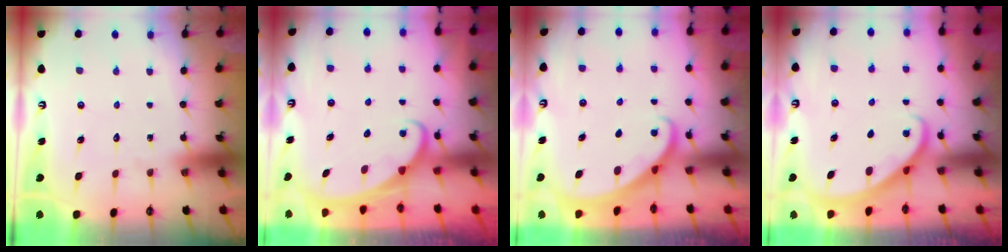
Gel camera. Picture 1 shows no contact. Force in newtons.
{"total": 2.2, "press": 2.2, "slide": 0.2}
{"total": 1.8, "press": 1.8, "slide": 0.1}
{"total": 2.1, "press": 2.1, "slide": 0.2}